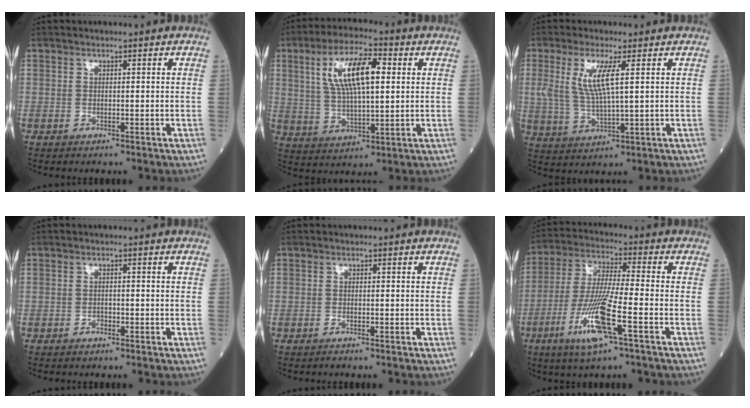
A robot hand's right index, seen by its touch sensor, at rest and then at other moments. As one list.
[{"total": 11.9, "force": [3.3, 3.6, 10.9], "torque": [-0.214, 0.016, 0.061]}, {"total": 7.0, "force": [2.0, 0.9, 6.7], "torque": [-0.154, -0.002, 0.043]}, {"total": 0.7, "force": [-0.5, 0.4, 0.3], "torque": [-0.004, 0.003, -0.009]}, {"total": 0.5, "force": [-0.4, -0.1, 0.3], "torque": [-0.008, -0.001, -0.010]}, {"total": 12.0, "force": [-5.0, 0.2, 10.8], "torque": [-0.224, -0.018, -0.100]}]